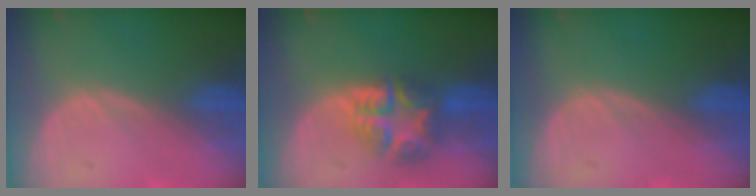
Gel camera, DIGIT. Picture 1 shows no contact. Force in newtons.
{"total": 7.6, "press": 6.6, "slide": 3.7}
{"total": 0.0}